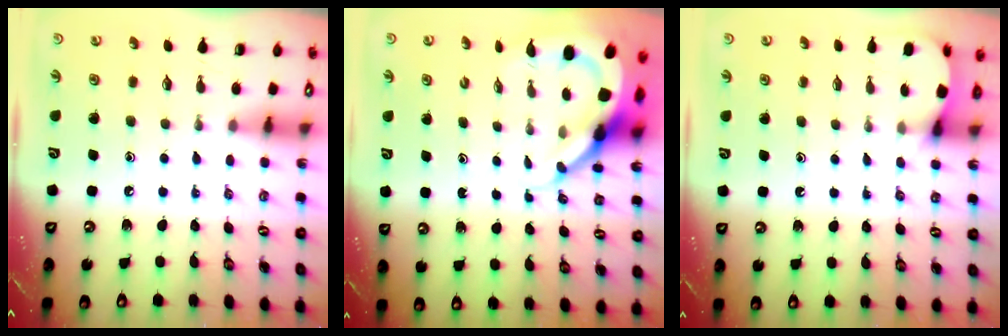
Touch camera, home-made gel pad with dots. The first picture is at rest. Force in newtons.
{"total": 8.0, "press": 7.9, "slide": 1.1}
{"total": 4.6, "press": 4.5, "slide": 0.5}